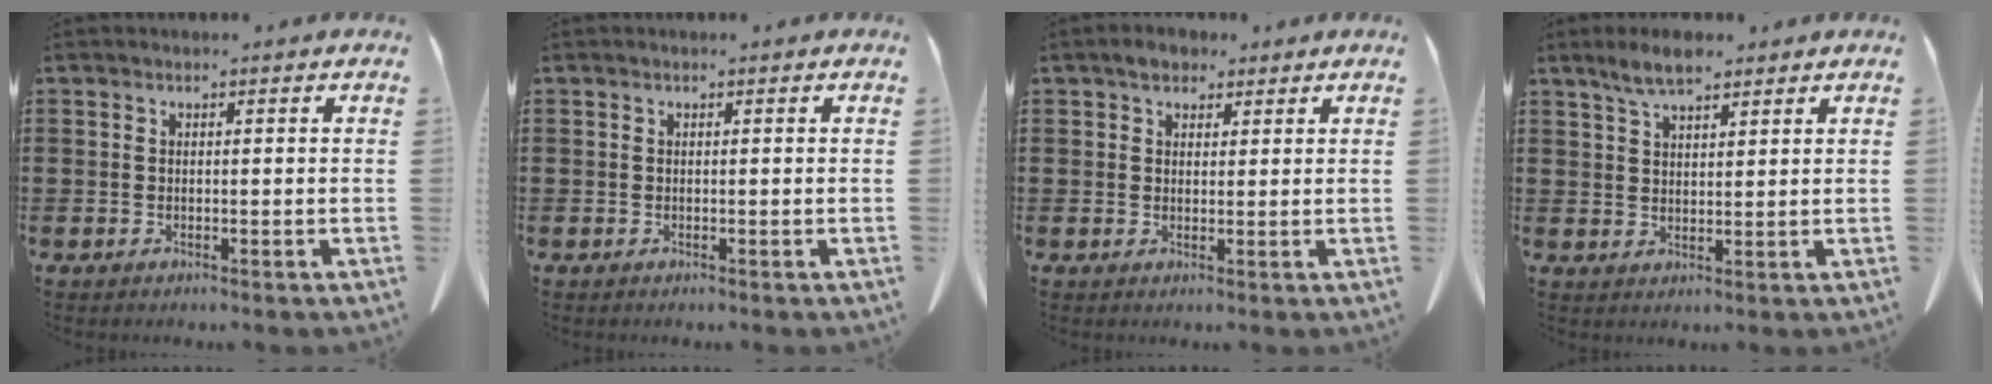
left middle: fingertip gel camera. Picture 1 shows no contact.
{"total": 0.0}
{"total": 2.6, "force": [2.0, 1.5, 0.7], "torque": [-0.006, 0.004, 0.033]}
{"total": 4.9, "force": [3.9, 1.3, 2.7], "torque": [-0.060, 0.000, 0.070]}